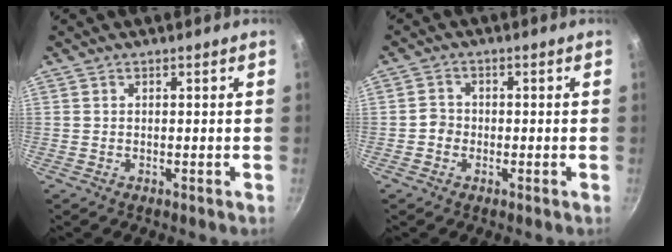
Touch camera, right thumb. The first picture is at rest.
{"total": 2.7, "force": [-0.8, 2.4, 0.8], "torque": [0.001, 0.013, -0.017]}